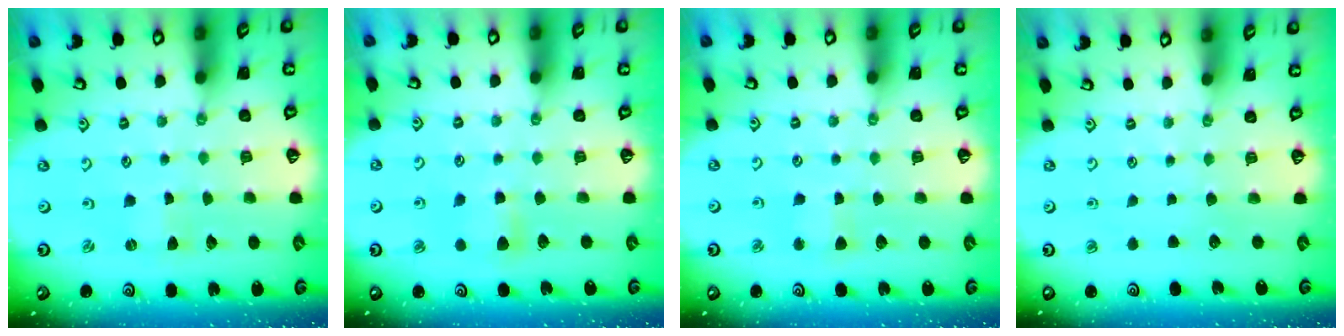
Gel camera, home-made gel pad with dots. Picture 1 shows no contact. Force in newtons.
{"total": 5.7, "press": 5.7, "slide": 0.6}
{"total": 2.8, "press": 2.7, "slide": 0.4}
{"total": 0.0}